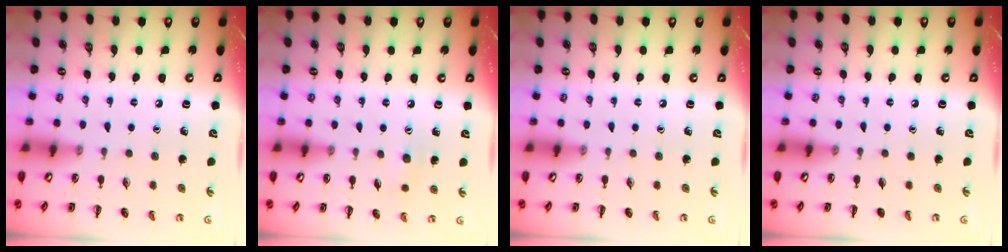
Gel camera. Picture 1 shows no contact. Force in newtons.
{"total": 5.3, "press": 5.1, "slide": 1.4}
{"total": 0.0}
{"total": 0.0}